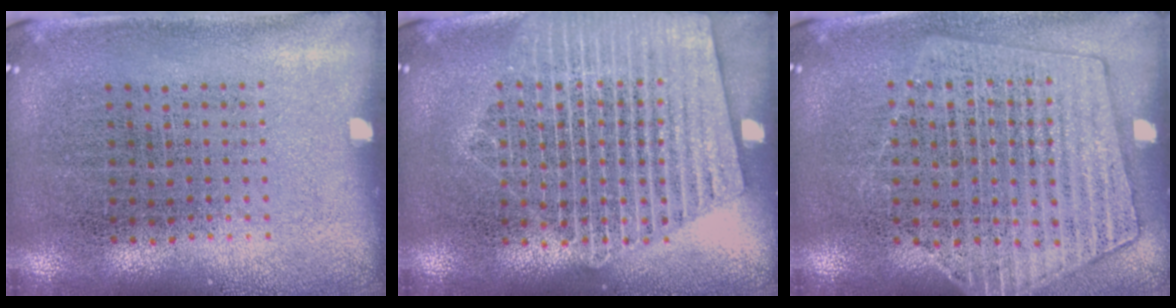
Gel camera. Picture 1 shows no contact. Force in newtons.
{"total": 2.1, "press": 2.1, "slide": 0.2}
{"total": 1.4, "press": 1.3, "slide": 0.5}